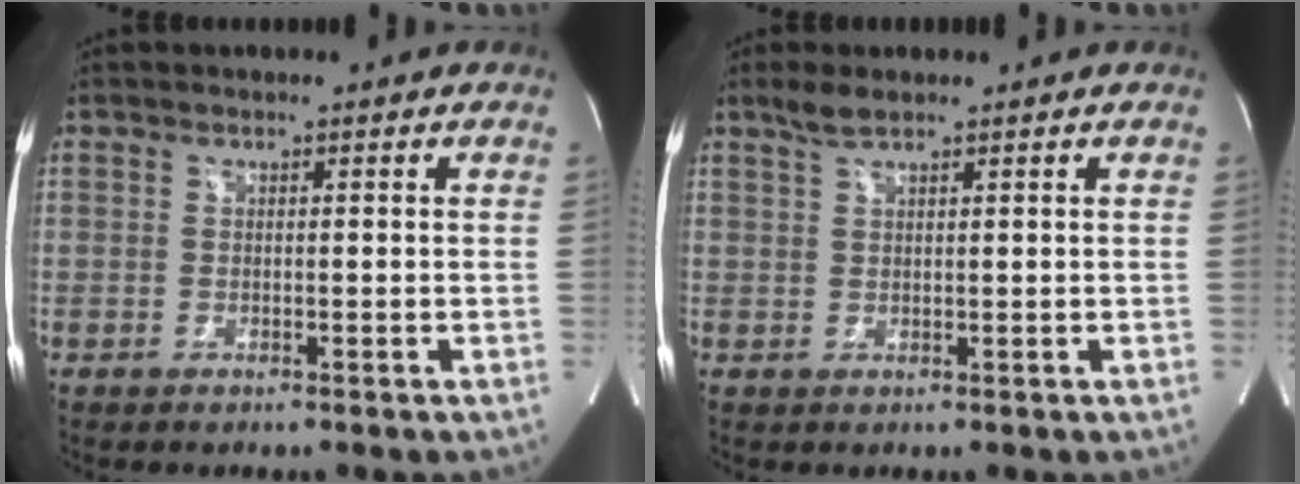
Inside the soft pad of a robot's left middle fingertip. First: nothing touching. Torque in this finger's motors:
{"motor_torque": [0.20, -0.03, -0.05, 0.03]}